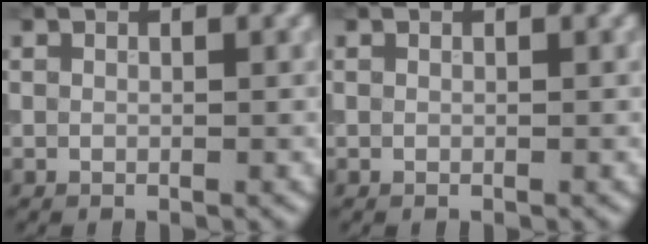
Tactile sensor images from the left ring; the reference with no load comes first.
{"total": 0.0}